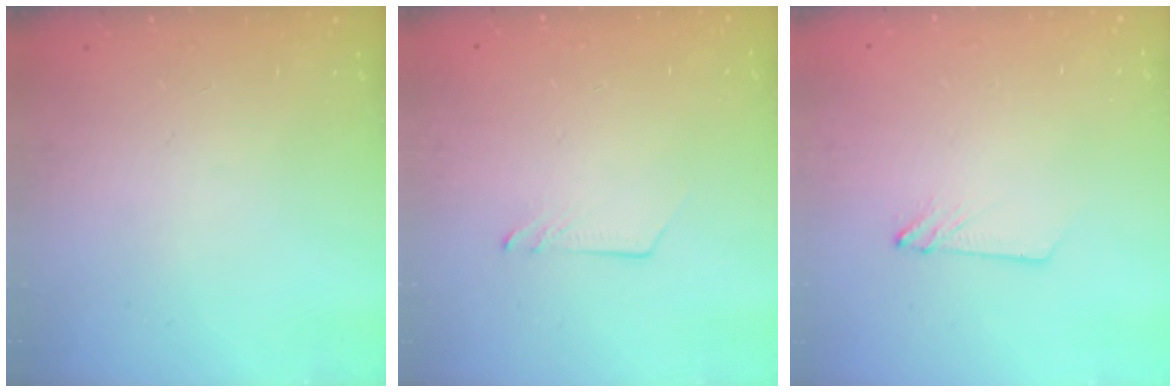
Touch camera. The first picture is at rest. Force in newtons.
{"total": 1.2, "press": 1.2, "slide": 0.1}
{"total": 2.4, "press": 2.4, "slide": 0.2}